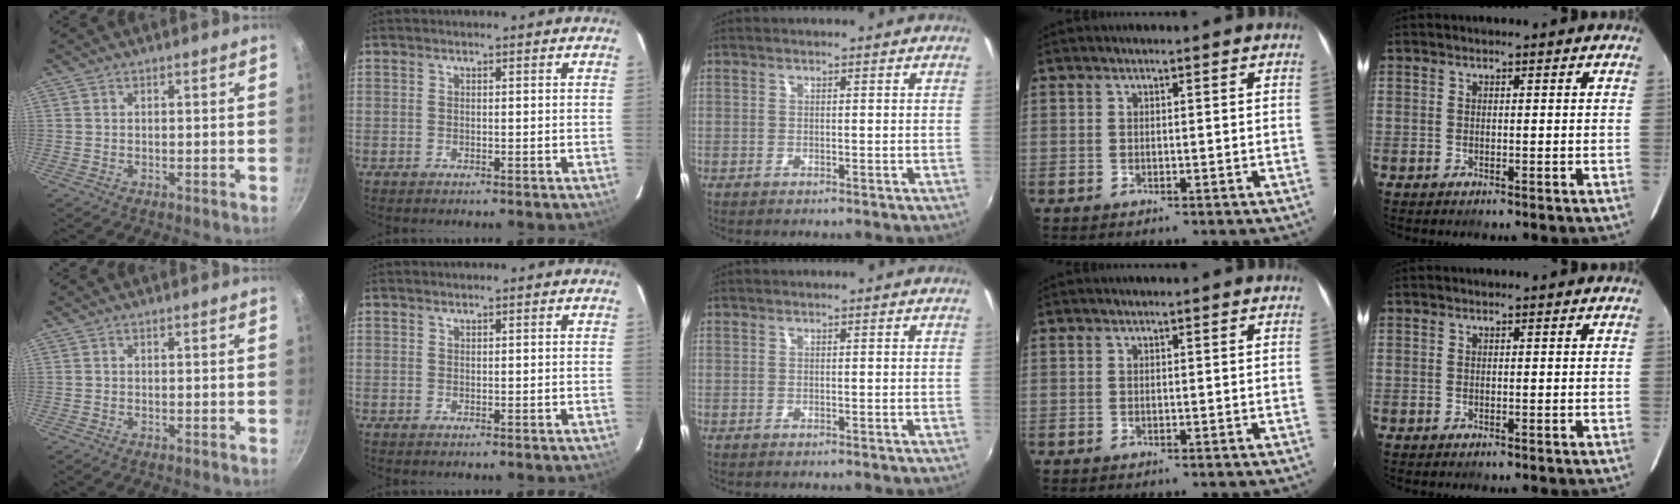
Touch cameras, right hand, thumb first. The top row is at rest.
{"index": {"total": 0.7, "force": [0.3, -0.4, -0.5], "torque": [0.007, -0.001, 0.006]}}